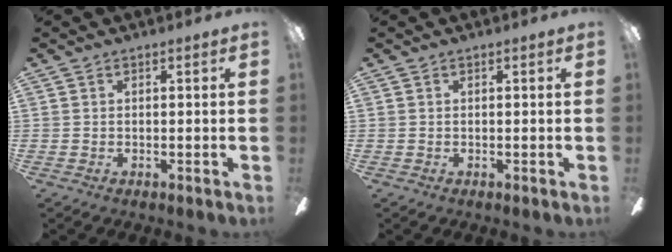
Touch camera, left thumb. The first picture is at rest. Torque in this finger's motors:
{"motor_torque": [0.00, 0.00, 0.00, 0.00, 0.00]}